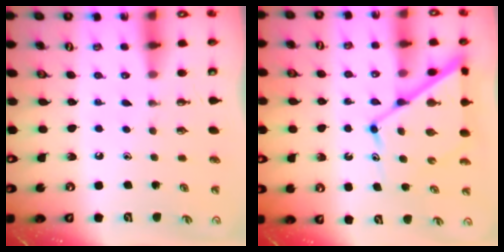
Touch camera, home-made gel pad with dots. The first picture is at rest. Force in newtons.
{"total": 13.3, "press": 13.2, "slide": 1.3}